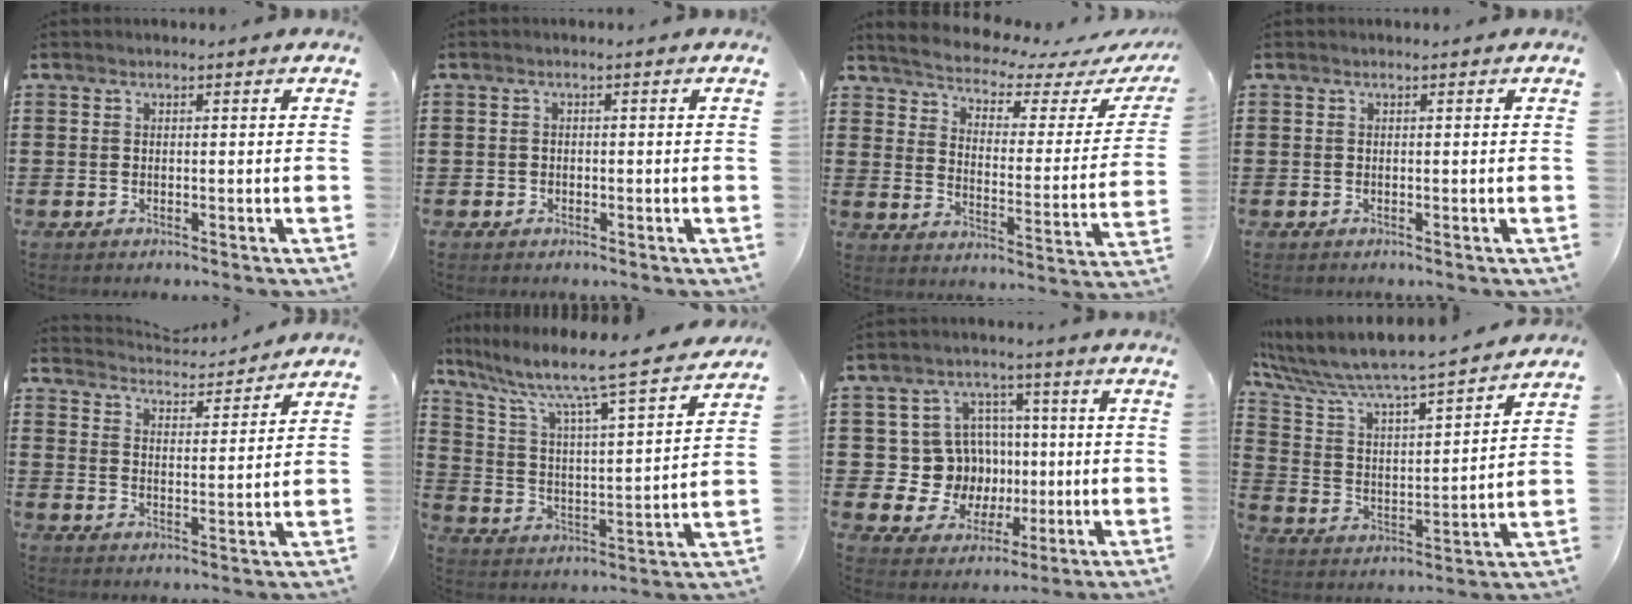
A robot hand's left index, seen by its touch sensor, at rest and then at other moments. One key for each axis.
{"total": 0.9, "fx": -0.4, "fy": 0.8, "fz": 0.1, "tx": -0.005, "ty": 0.003, "tz": -0.010}
{"total": 3.8, "fx": 3.6, "fy": 0.3, "fz": 1.0, "tx": -0.046, "ty": -0.034, "tz": 0.053}
{"total": 0.0}
{"total": 4.0, "fx": 3.9, "fy": -0.2, "fz": 0.1, "tx": -0.023, "ty": -0.030, "tz": 0.066}
{"total": 8.2, "fx": 6.9, "fy": 0.1, "fz": 4.5, "tx": -0.111, "ty": -0.062, "tz": 0.102}
{"total": 9.9, "fx": 0.6, "fy": 9.5, "fz": 2.7, "tx": -0.077, "ty": 0.005, "tz": 0.025}
{"total": 7.2, "fx": 6.6, "fy": 0.5, "fz": 2.8, "tx": -0.087, "ty": -0.055, "tz": 0.106}